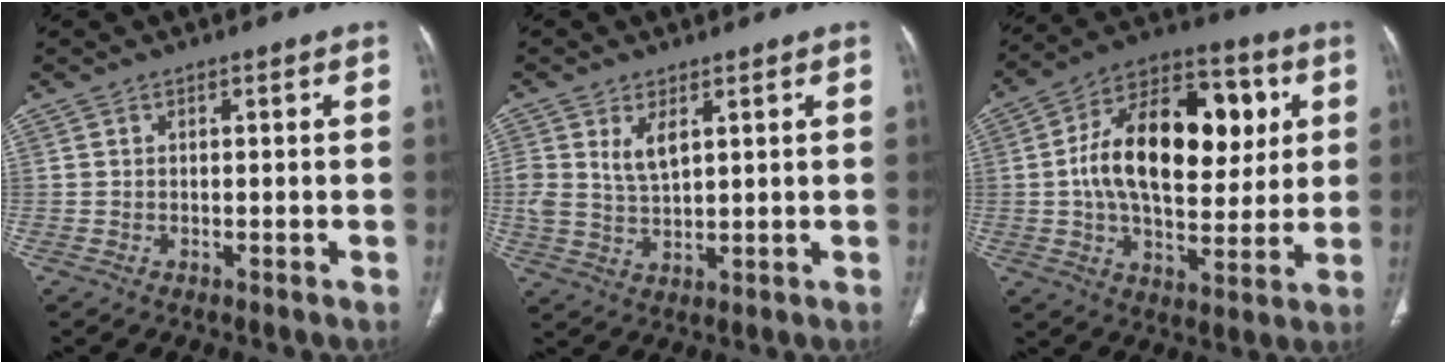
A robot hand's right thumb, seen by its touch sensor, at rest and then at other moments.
{"total": 4.9, "force": [2.1, 2.5, 3.6], "torque": [-0.066, -0.012, 0.048]}
{"total": 24.0, "force": [4.0, 13.6, 19.4], "torque": [-0.287, 0.011, 0.058]}